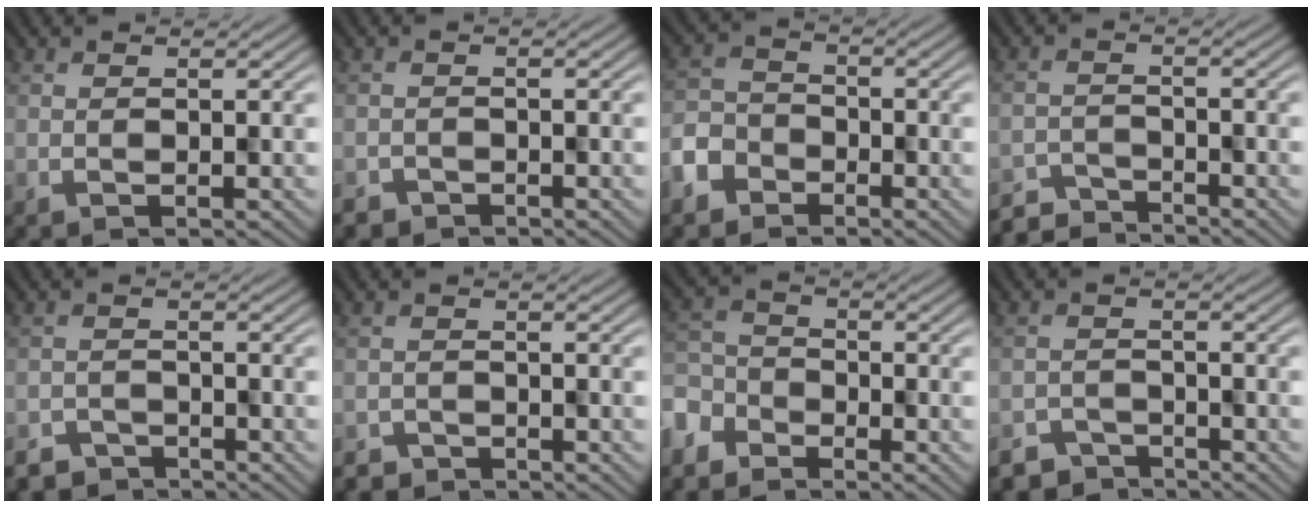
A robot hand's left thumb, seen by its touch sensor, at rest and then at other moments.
{"total": 1.8, "force": [-1.6, 0.8, -0.4], "torque": [0.010, -0.003, -0.026]}
{"total": 4.3, "force": [-3.1, 2.9, 0.6], "torque": [-0.021, -0.001, -0.073]}
{"total": 3.6, "force": [-3.5, 0.6, -0.1], "torque": [0.005, -0.002, -0.065]}
{"total": 3.2, "force": [-3.0, 1.0, -0.3], "torque": [0.009, -0.004, -0.051]}
{"total": 2.2, "force": [-2.1, 0.7, -0.6], "torque": [0.017, -0.001, -0.035]}
{"total": 4.9, "force": [-4.1, 2.7, 0.5], "torque": [-0.023, -0.005, -0.099]}
{"total": 3.6, "force": [-3.3, 1.3, -0.1], "torque": [0.007, -0.006, -0.056]}